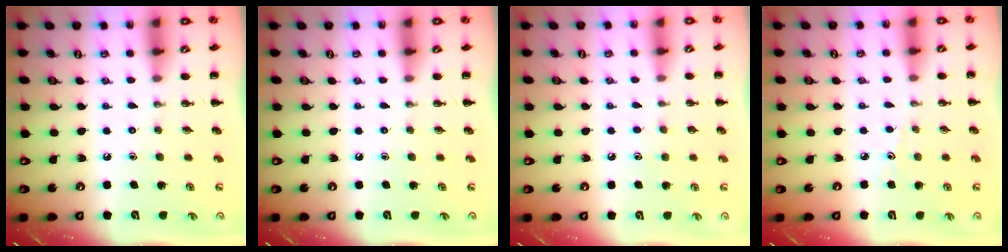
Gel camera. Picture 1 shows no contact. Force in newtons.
{"total": 0.0}
{"total": 3.2, "press": 3.1, "slide": 0.9}
{"total": 2.5, "press": 2.4, "slide": 0.8}